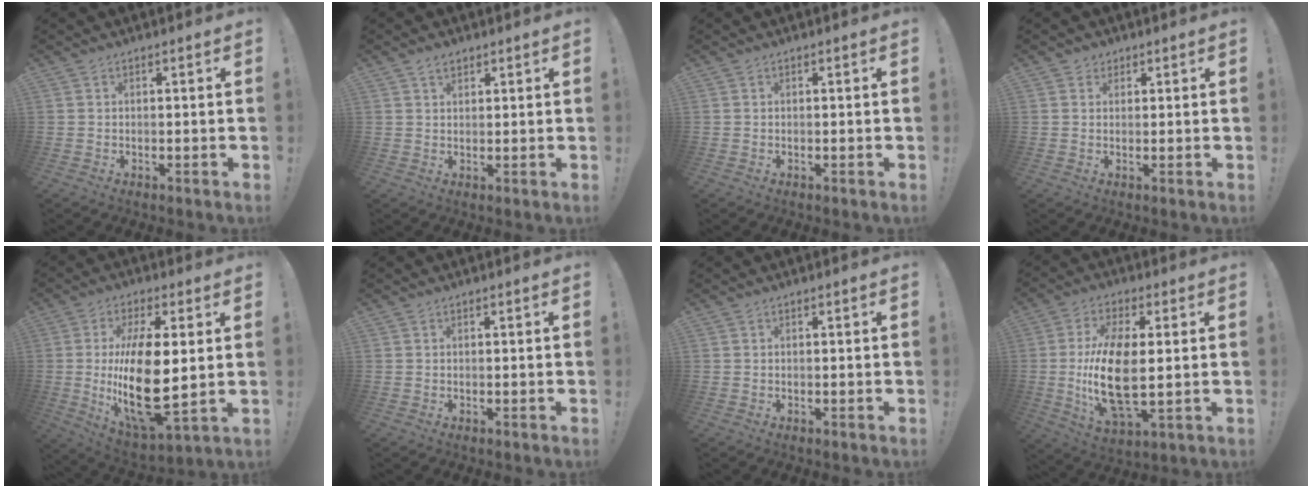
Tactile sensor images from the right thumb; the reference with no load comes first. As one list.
[{"total": 2.4, "force": [1.7, 1.4, 1.0], "torque": [-0.010, -0.007, 0.030]}, {"total": 0.0}, {"total": 2.1, "force": [1.2, 1.7, 0.4], "torque": [0.006, -0.006, 0.018]}, {"total": 21.0, "force": [0.9, 8.3, 19.2], "torque": [-0.362, -0.029, 0.015]}, {"total": 0.0}, {"total": 0.0}, {"total": 17.0, "force": [0.2, 7.1, 15.4], "torque": [-0.321, -0.022, 0.002]}]